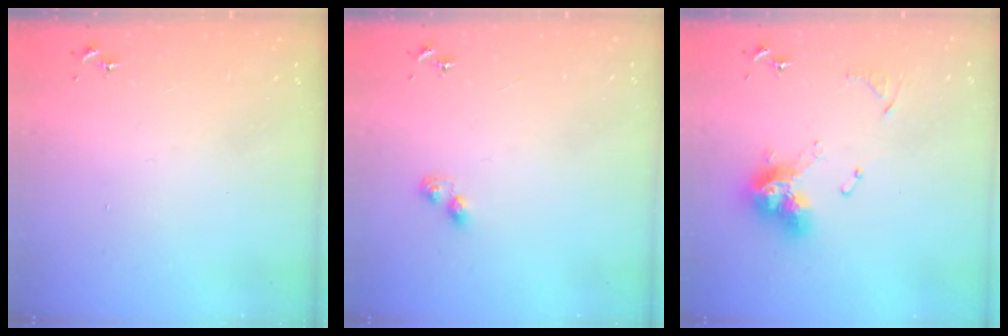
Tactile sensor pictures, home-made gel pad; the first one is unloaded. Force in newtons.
{"total": 2.6, "press": 2.5, "slide": 0.4}
{"total": 12.9, "press": 12.8, "slide": 1.2}